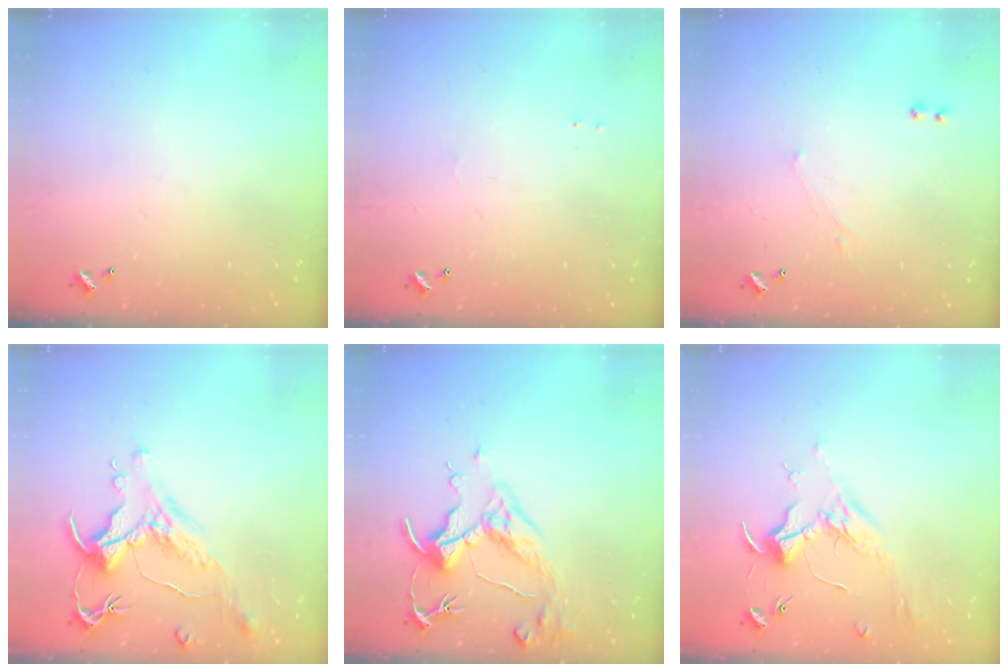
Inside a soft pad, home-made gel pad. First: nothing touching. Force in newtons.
{"total": 0.9, "press": 0.8, "slide": 0.5}
{"total": 1.2, "press": 0.8, "slide": 0.9}
{"total": 1.7, "press": 1.1, "slide": 1.3}
{"total": 4.6, "press": 4.5, "slide": 1.0}
{"total": 2.0, "press": 1.8, "slide": 0.7}